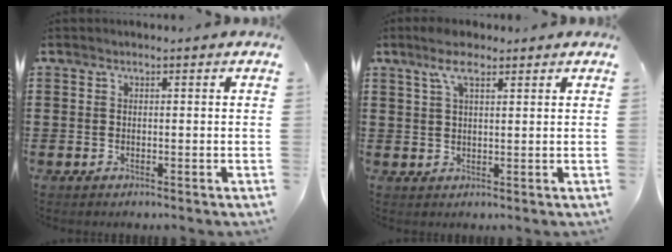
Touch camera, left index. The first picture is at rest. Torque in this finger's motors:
{"motor_torque": [0.81, -0.70, 0.25, 0.10]}